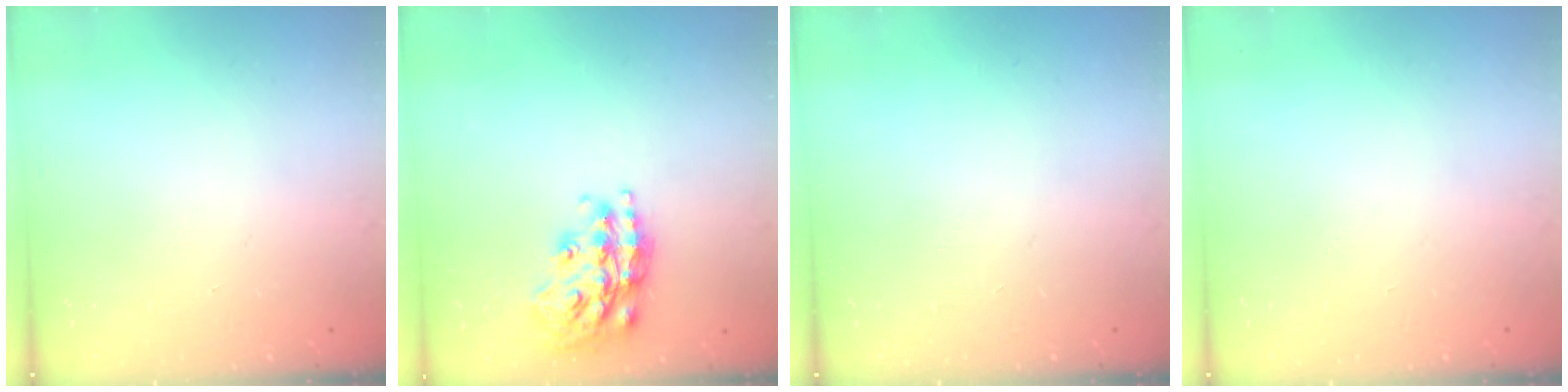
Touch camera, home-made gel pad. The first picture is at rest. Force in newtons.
{"total": 18.0, "press": 17.9, "slide": 1.1}
{"total": 0.0}
{"total": 0.0}